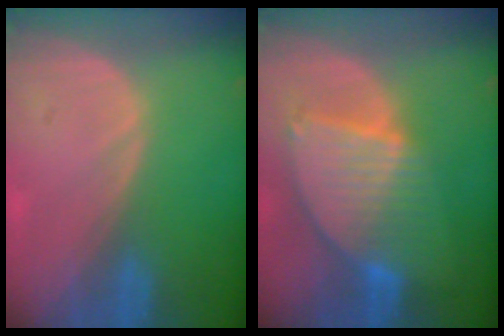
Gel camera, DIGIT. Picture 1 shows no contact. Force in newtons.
{"total": 8.7, "press": 7.5, "slide": 4.4}